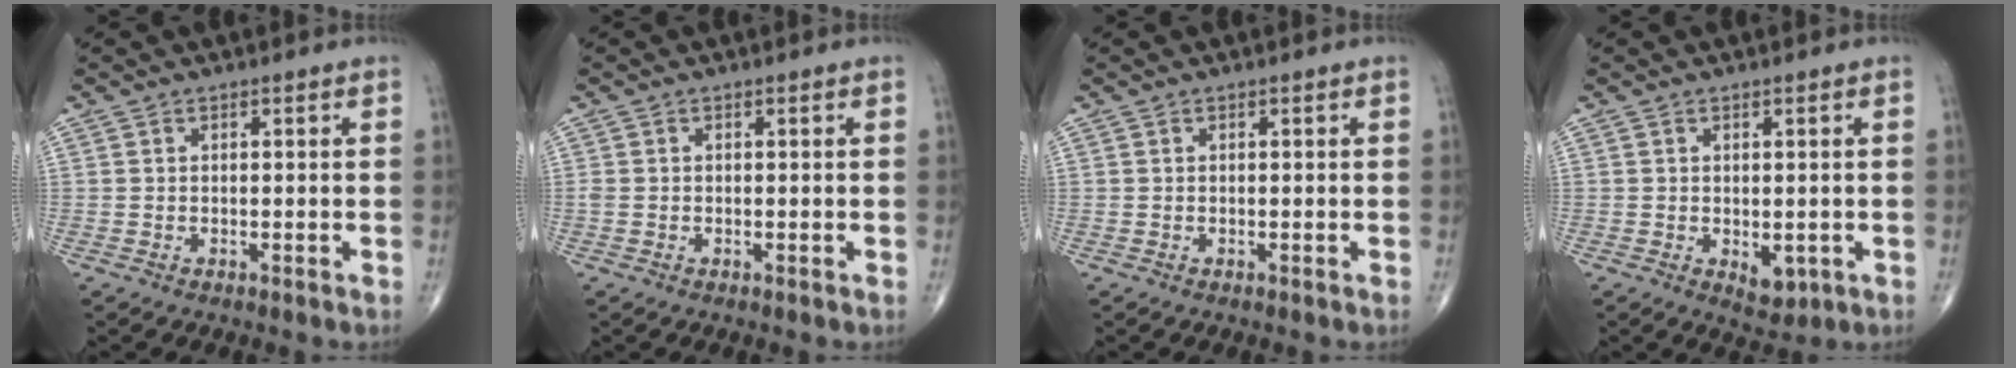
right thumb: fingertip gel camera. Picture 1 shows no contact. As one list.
[{"total": 0.8, "force": [-0.1, 0.6, 0.5], "torque": [-0.015, 0.001, -0.001]}, {"total": 0.0}, {"total": 3.7, "force": [-0.7, 2.2, 2.8], "torque": [-0.026, -0.008, 0.001]}]